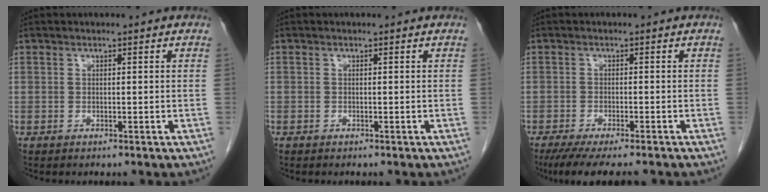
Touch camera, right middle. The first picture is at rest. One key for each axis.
{"total": 0.0}
{"total": 10.2, "fx": -8.6, "fy": 1.2, "fz": 5.3, "tx": -0.072, "ty": -0.020, "tz": -0.126}